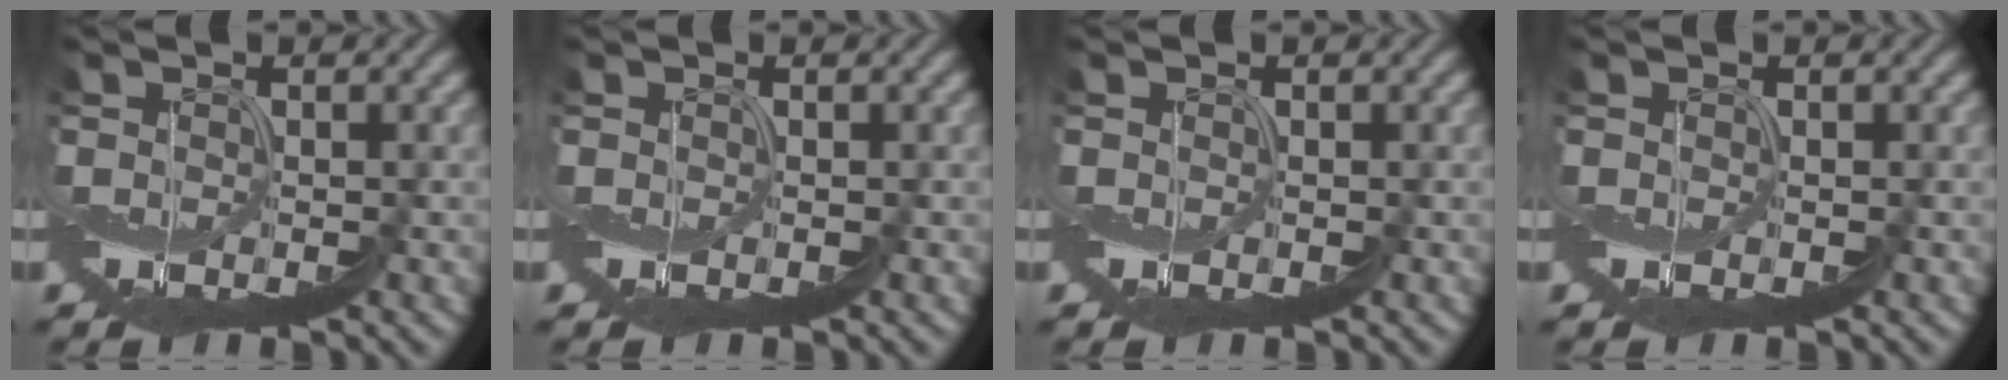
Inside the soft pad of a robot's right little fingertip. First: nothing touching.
{"total": 0.0}
{"total": 0.0}
{"total": 0.0}